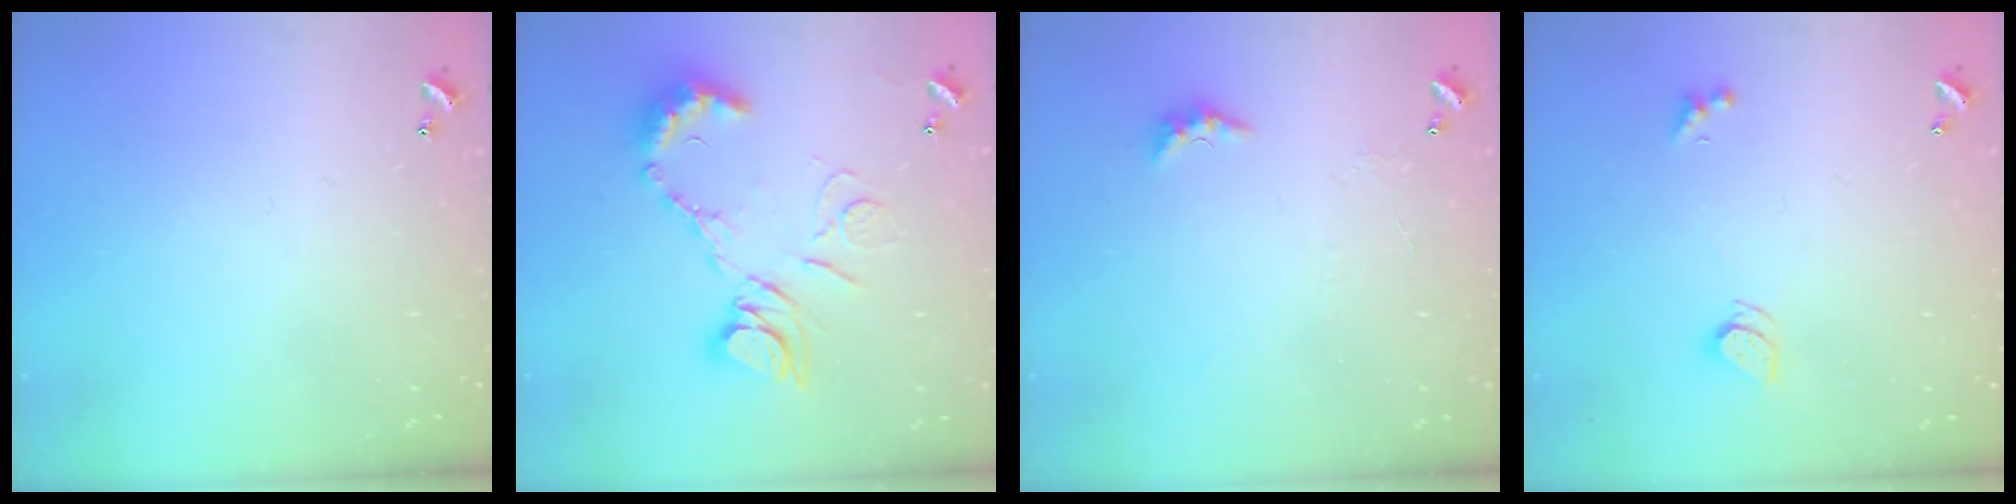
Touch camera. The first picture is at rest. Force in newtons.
{"total": 14.6, "press": 14.4, "slide": 1.8}
{"total": 3.0, "press": 2.9, "slide": 0.7}
{"total": 2.5, "press": 2.4, "slide": 0.6}